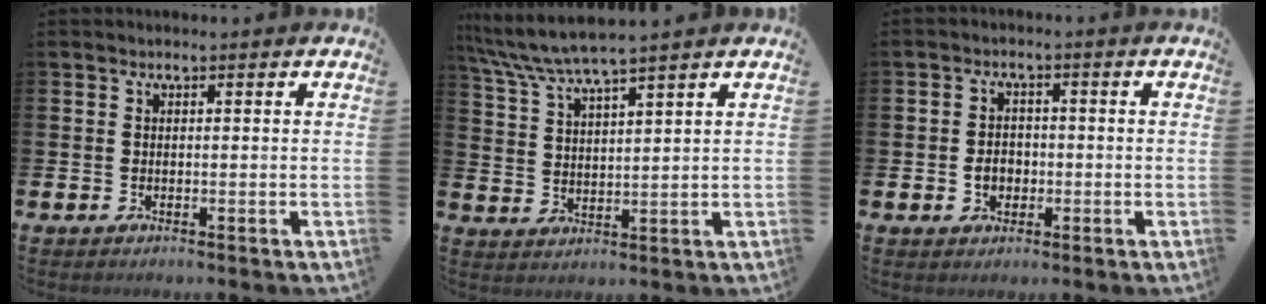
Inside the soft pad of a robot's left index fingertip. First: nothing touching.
{"total": 5.5, "force": [5.1, -0.2, 2.0], "torque": [-0.060, -0.025, 0.089]}
{"total": 2.7, "force": [-0.6, 2.2, 1.5], "torque": [-0.016, 0.000, -0.018]}